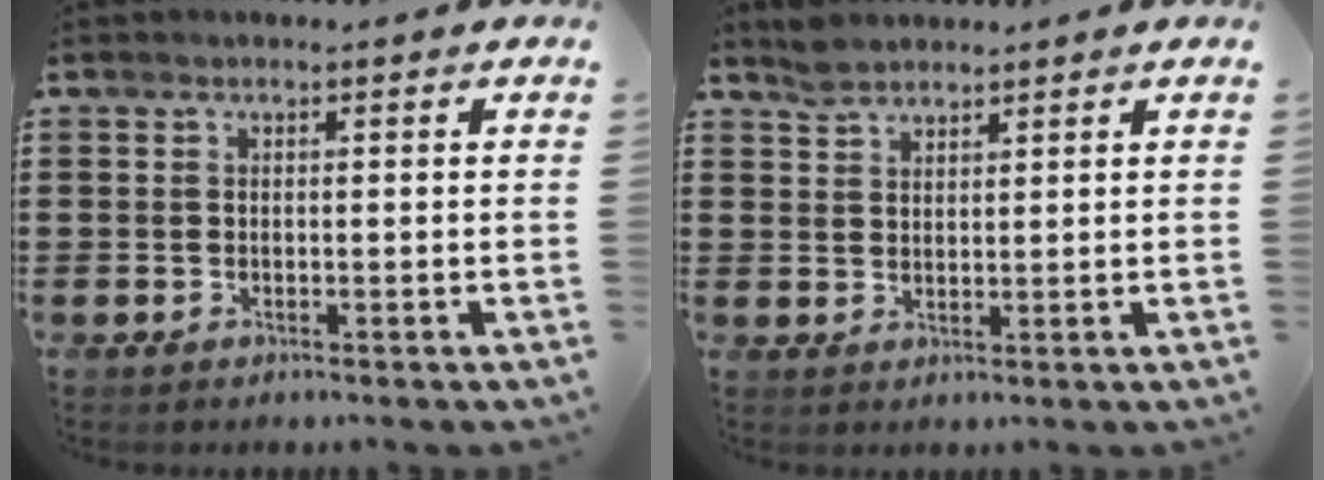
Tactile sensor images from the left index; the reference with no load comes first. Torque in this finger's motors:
{"motor_torque": [0.50, 0.48, 0.04, 0.00]}